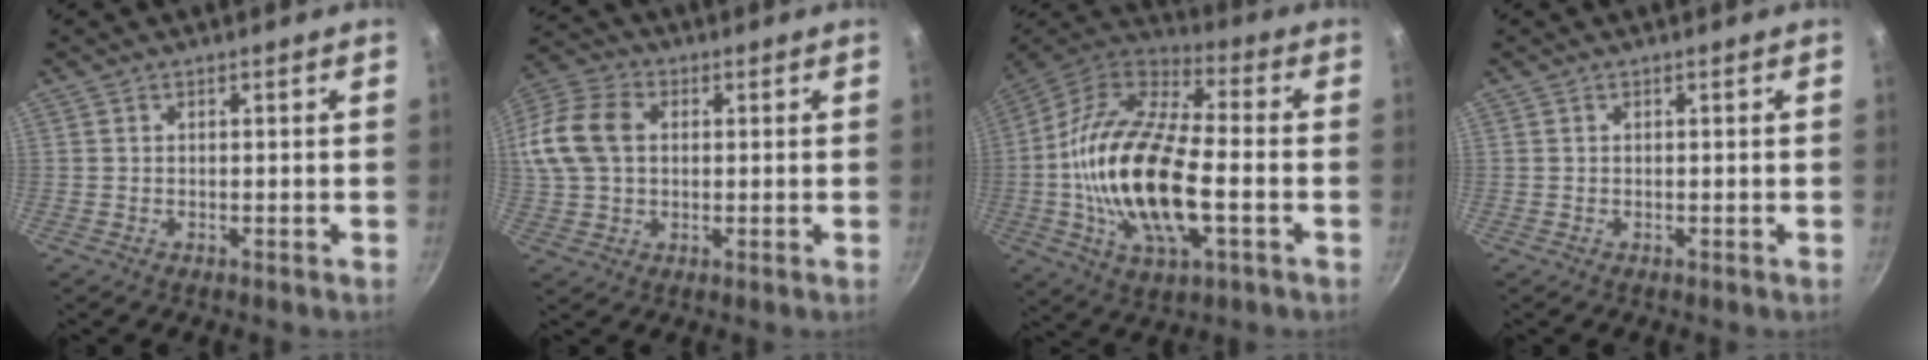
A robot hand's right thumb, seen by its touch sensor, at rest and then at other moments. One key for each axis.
{"total": 16.8, "fx": 2.7, "fy": 12.4, "fz": 11.0, "tx": -0.245, "ty": 0.032, "tz": 0.040}
{"total": 24.0, "fx": -3.4, "fy": 11.0, "fz": 21.1, "tx": -0.409, "ty": 0.027, "tz": -0.077}
{"total": 0.0}